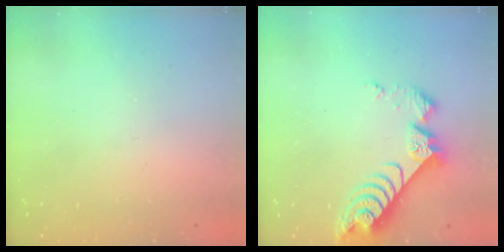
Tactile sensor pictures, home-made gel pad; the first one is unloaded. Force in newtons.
{"total": 8.7, "press": 8.6, "slide": 1.0}